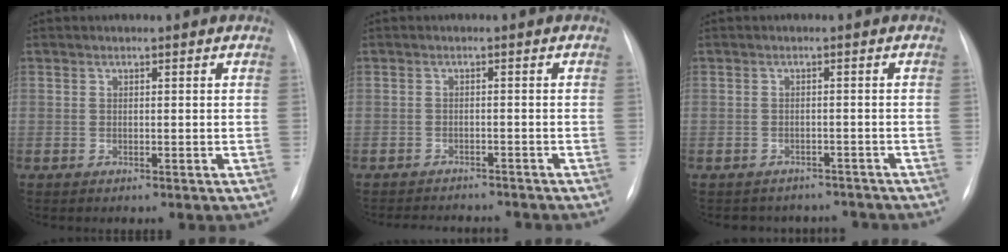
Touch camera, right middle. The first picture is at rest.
{"total": 7.8, "force": [-7.4, 1.7, 1.7], "torque": [-0.023, 0.001, -0.092]}
{"total": 6.7, "force": [-6.1, 2.9, 0.0], "torque": [0.002, 0.018, -0.066]}